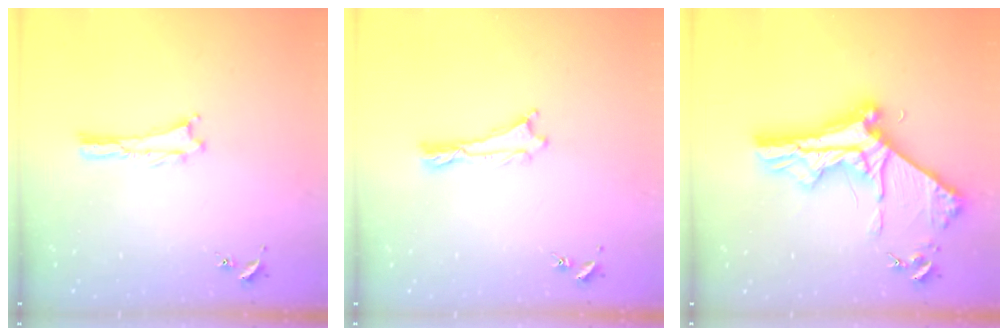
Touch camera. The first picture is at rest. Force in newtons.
{"total": 0.0}
{"total": 10.0, "press": 9.9, "slide": 1.3}